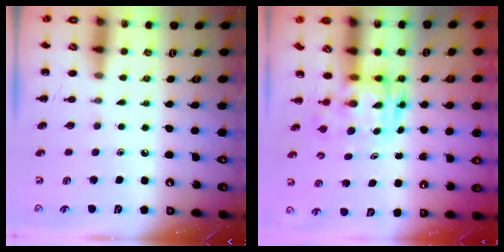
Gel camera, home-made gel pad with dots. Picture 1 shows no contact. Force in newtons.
{"total": 3.0, "press": 2.9, "slide": 0.6}